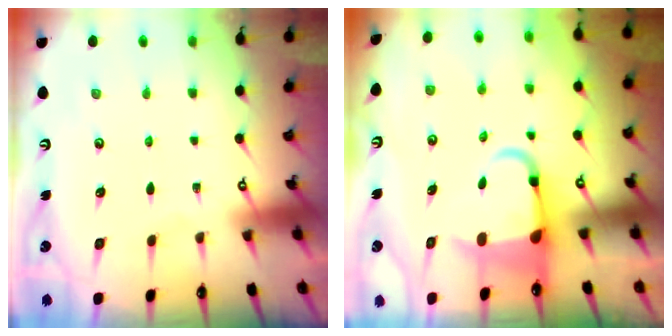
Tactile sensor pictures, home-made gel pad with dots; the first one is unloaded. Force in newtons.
{"total": 5.4, "press": 5.2, "slide": 1.3}